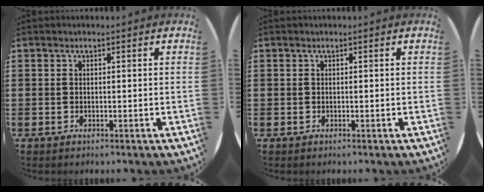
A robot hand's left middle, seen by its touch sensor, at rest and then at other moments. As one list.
[{"total": 0.0}]